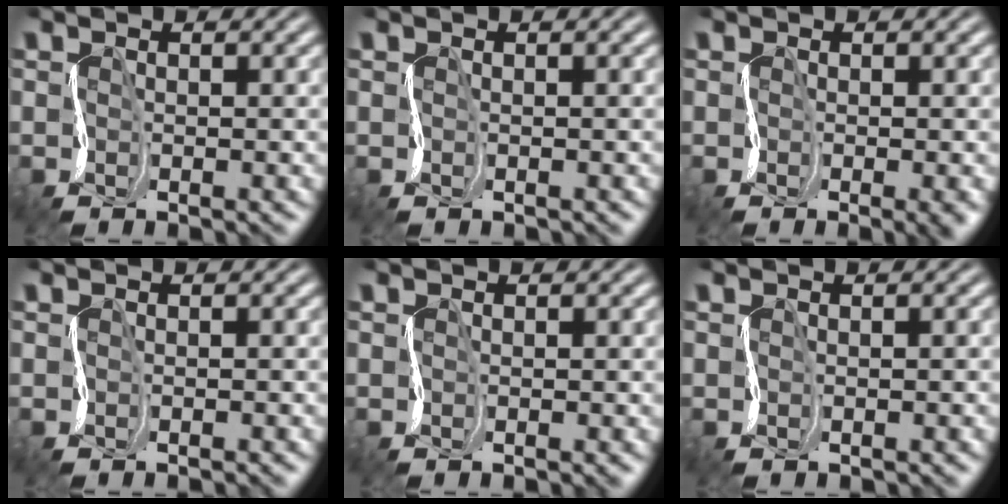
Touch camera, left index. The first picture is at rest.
{"total": 0.8, "force": [0.5, 0.5, 0.5], "torque": [0.003, 0.004, -0.007]}
{"total": 3.4, "force": [-1.1, 1.3, 3.0], "torque": [-0.036, -0.006, -0.003]}
{"total": 0.8, "force": [-0.7, 0.0, 0.2], "torque": [0.001, 0.006, -0.007]}
{"total": 0.7, "force": [-0.4, 0.2, 0.6], "torque": [-0.002, 0.002, -0.002]}
{"total": 0.6, "force": [-0.3, 0.3, 0.4], "torque": [0.004, 0.006, -0.006]}